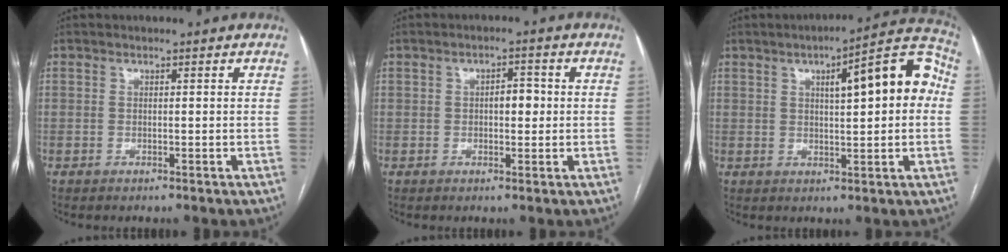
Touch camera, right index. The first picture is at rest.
{"total": 3.1, "force": [0.2, 1.6, 2.6], "torque": [-0.038, 0.011, 0.004]}
{"total": 12.6, "force": [2.6, 2.9, 12.0], "torque": [-0.153, 0.038, 0.031]}